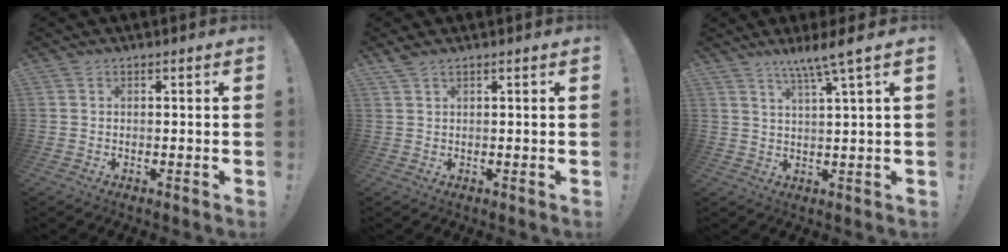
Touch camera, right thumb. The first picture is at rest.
{"total": 1.7, "force": [1.4, 0.4, 1.0], "torque": [-0.024, -0.004, 0.026]}
{"total": 7.1, "force": [4.9, -1.1, 4.9], "torque": [-0.085, -0.034, 0.077]}